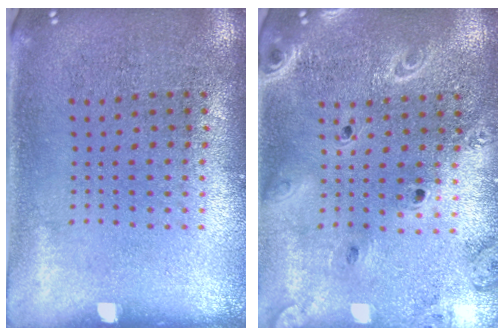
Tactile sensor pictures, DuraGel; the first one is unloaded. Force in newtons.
{"total": 2.1, "press": 1.9, "slide": 0.9}